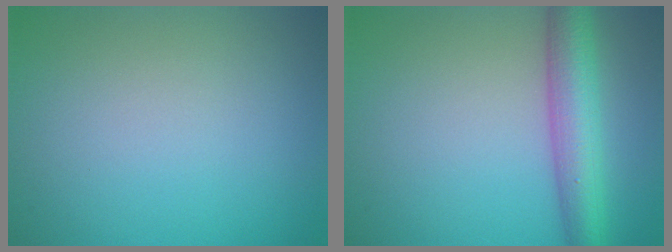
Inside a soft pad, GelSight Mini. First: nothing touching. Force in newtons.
{"total": 5.7, "press": 5.7, "slide": 0.1}